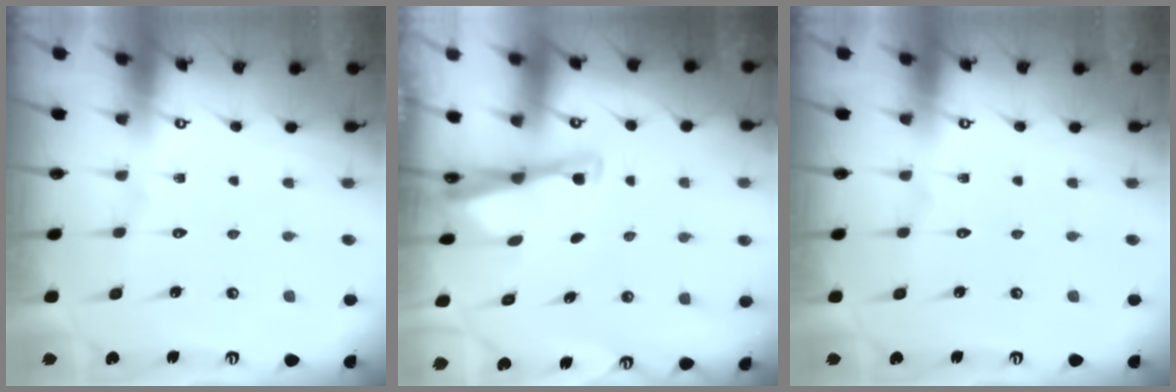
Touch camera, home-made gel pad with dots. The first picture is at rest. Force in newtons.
{"total": 2.5, "press": 2.5, "slide": 0.2}
{"total": 0.0}